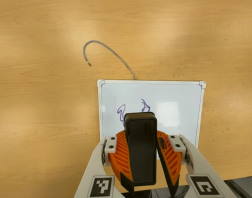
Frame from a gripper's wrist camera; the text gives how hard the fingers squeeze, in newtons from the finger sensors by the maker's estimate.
{"total": 10.5, "left": 10.7, "right": 10.3}